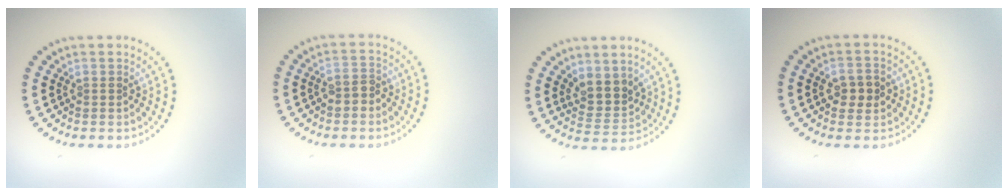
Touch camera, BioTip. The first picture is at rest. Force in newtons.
{"total": 1.7, "press": 1.5, "slide": 0.7}
{"total": 2.9, "press": 2.4, "slide": 1.6}
{"total": 2.5, "press": 2.5, "slide": 0.1}